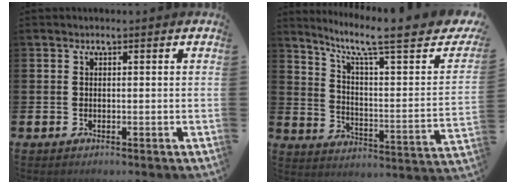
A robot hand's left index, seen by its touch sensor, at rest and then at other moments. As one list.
[{"total": 8.3, "force": [5.9, 1.7, 5.6], "torque": [-0.106, -0.052, 0.081]}]